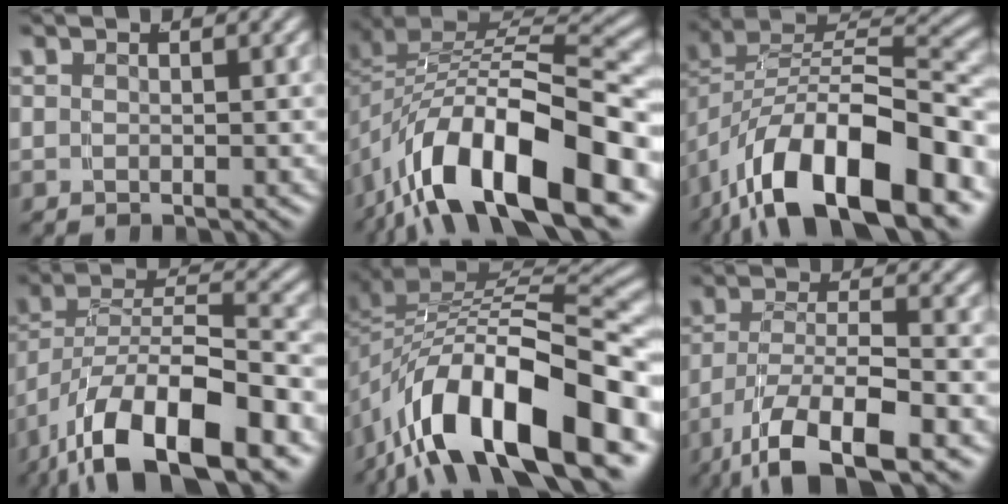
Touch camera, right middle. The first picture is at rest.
{"total": 12.1, "force": [-4.7, 5.7, 9.6], "torque": [-0.173, -0.024, -0.060]}
{"total": 13.0, "force": [-5.2, 6.8, 9.8], "torque": [-0.173, -0.027, -0.061]}
{"total": 10.8, "force": [-5.4, 5.1, 7.9], "torque": [-0.151, -0.033, -0.066]}
{"total": 13.3, "force": [-5.4, 6.3, 10.4], "torque": [-0.178, -0.021, -0.071]}
{"total": 9.1, "force": [-5.5, 3.8, 6.2], "torque": [-0.127, -0.047, -0.062]}